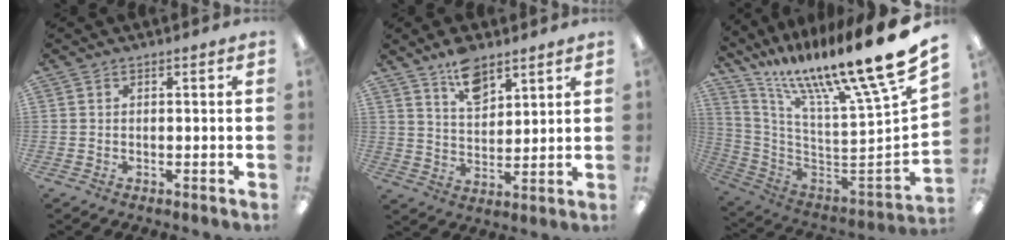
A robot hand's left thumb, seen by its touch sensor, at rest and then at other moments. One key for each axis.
{"total": 9.2, "fx": 6.7, "fy": 4.7, "fz": 4.2, "tx": -0.062, "ty": -0.036, "tz": 0.119}
{"total": 16.2, "fx": 11.9, "fy": -0.1, "fz": 11.0, "tx": -0.145, "ty": -0.133, "tz": 0.177}